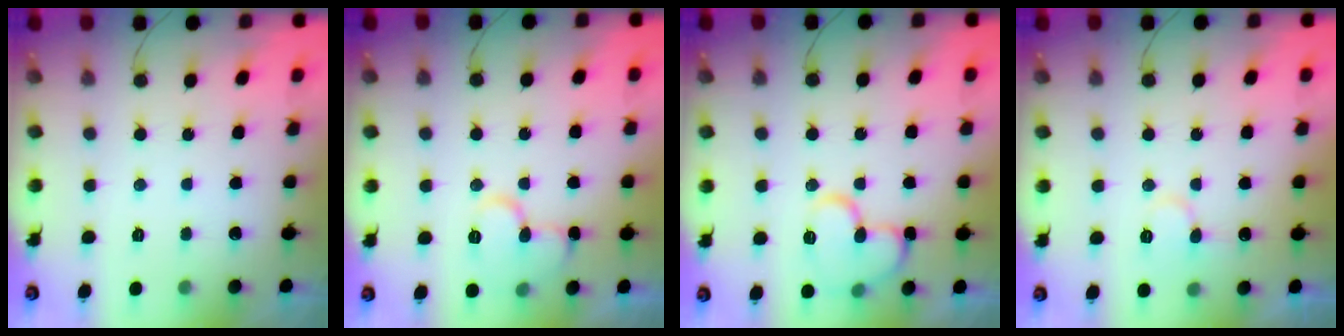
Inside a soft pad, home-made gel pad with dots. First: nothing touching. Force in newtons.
{"total": 9.6, "press": 9.5, "slide": 1.2}
{"total": 12.8, "press": 12.8, "slide": 1.5}
{"total": 7.8, "press": 7.7, "slide": 1.1}